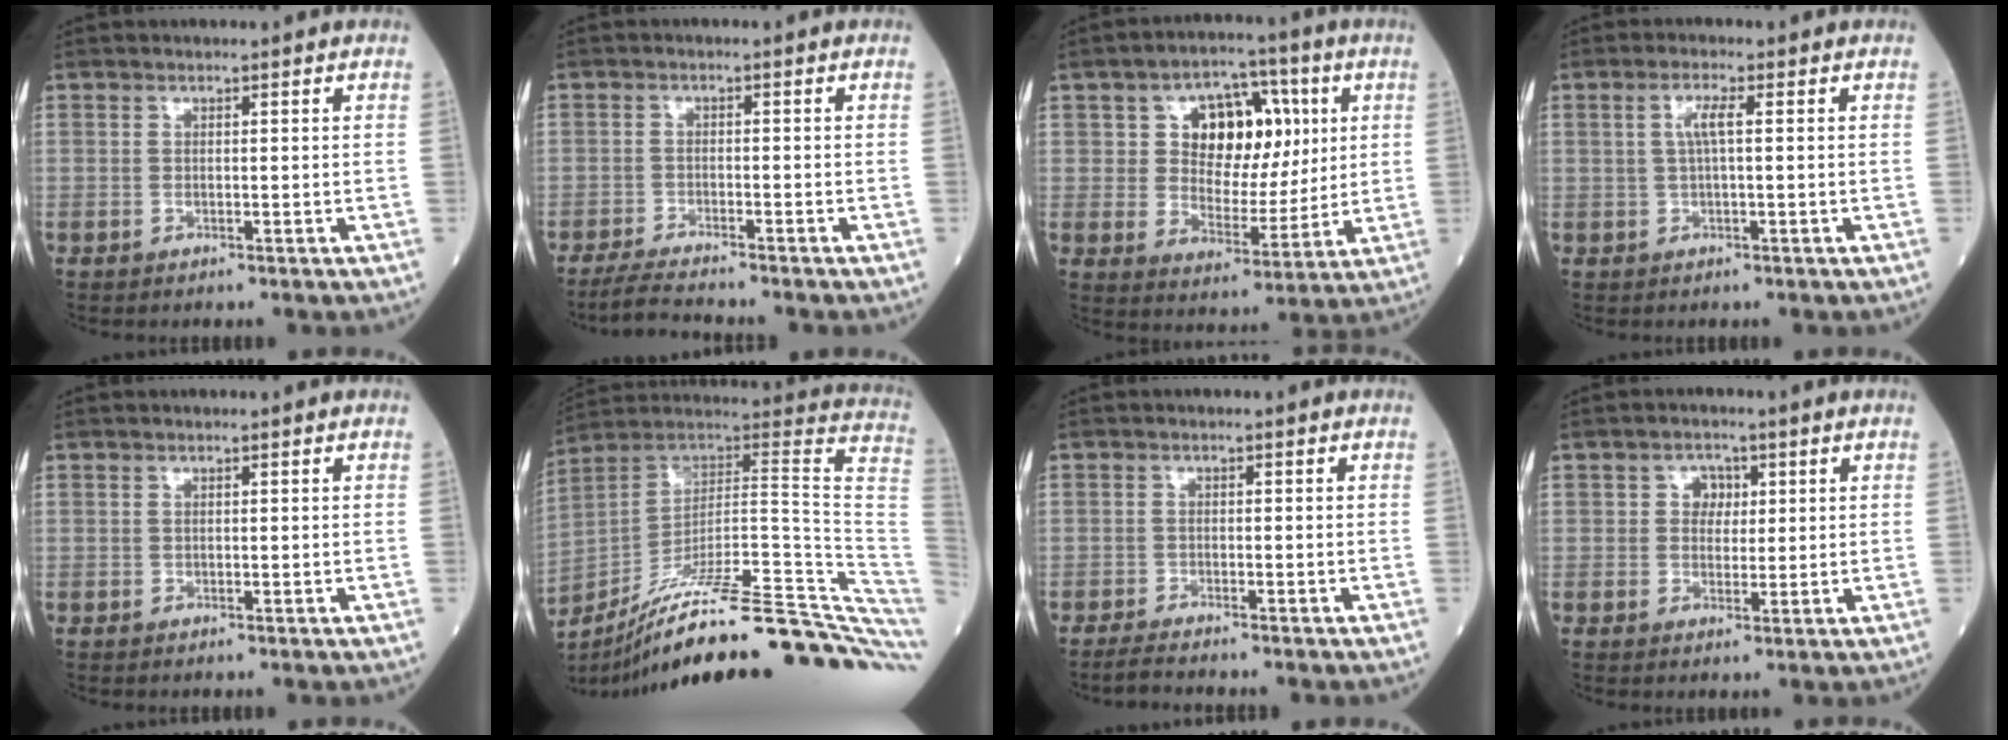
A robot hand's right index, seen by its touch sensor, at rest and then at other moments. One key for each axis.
{"total": 4.5, "fx": -4.2, "fy": -0.4, "fz": 1.5, "tx": -0.031, "ty": -0.020, "tz": -0.075}
{"total": 12.3, "fx": 3.6, "fy": 7.5, "fz": 9.0, "tx": -0.134, "ty": 0.026, "tz": 0.062}
{"total": 2.7, "fx": 0.5, "fy": 0.3, "fz": 2.6, "tx": -0.056, "ty": 0.007, "tz": 0.012}
{"total": 0.0}
{"total": 34.3, "fx": -26.5, "fy": 2.4, "fz": 21.6, "tx": -0.196, "ty": 0.002, "tz": -0.378}
{"total": 2.4, "fx": -2.3, "fy": -0.2, "fz": 0.6, "tx": -0.020, "ty": -0.011, "tz": -0.042}
{"total": 3.0, "fx": 0.9, "fy": 2.4, "fz": 1.6, "tx": -0.020, "ty": 0.005, "tz": 0.013}